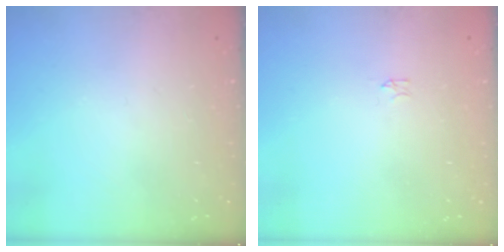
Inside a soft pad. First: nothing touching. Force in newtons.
{"total": 0.0}